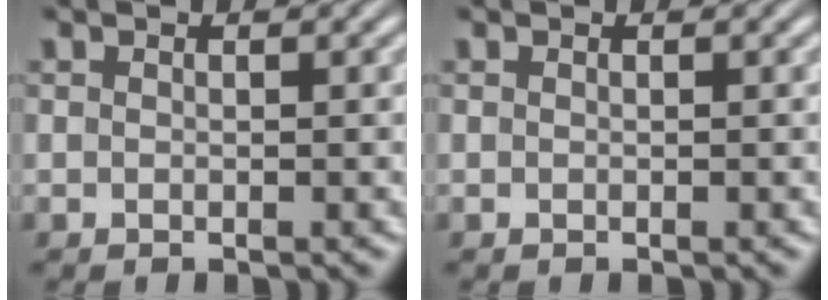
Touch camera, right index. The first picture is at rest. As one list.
[{"total": 0.0}]